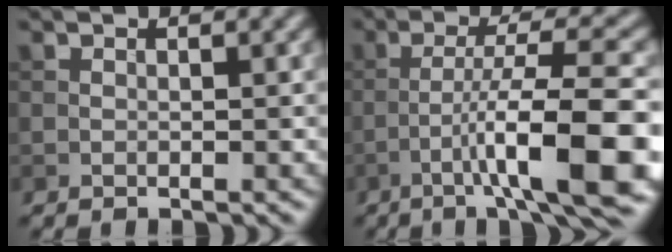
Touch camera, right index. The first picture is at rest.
{"total": 10.8, "force": [-3.9, 1.7, 9.9], "torque": [-0.146, 0.019, -0.058]}